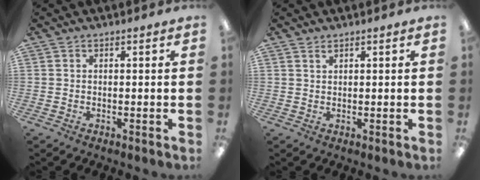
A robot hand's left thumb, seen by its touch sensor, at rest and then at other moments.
{"total": 1.0, "force": [0.9, 0.3, 0.4], "torque": [-0.009, 0.000, 0.017]}